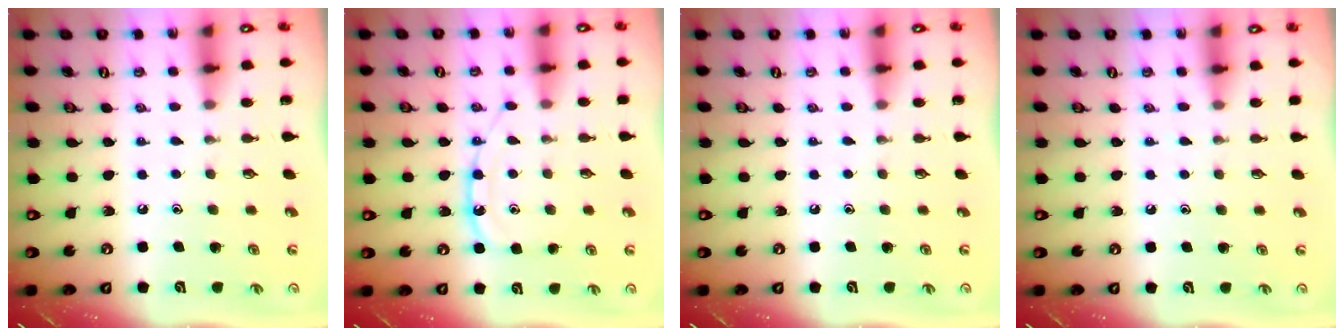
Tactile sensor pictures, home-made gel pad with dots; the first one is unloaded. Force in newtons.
{"total": 11.6, "press": 11.6, "slide": 1.0}
{"total": 0.0}
{"total": 2.9, "press": 2.9, "slide": 0.5}